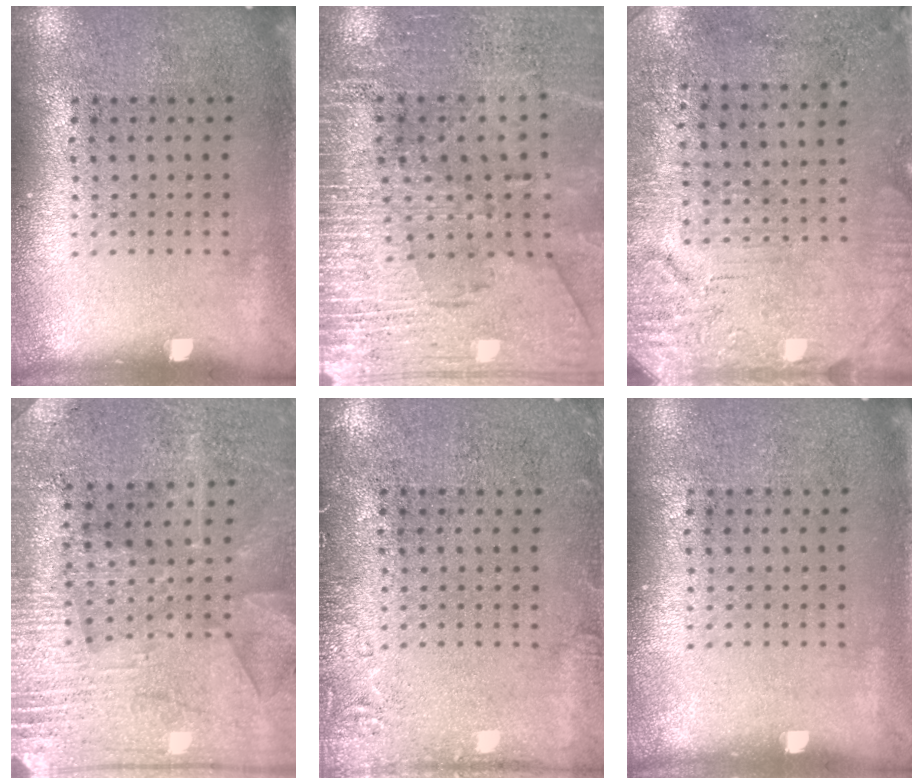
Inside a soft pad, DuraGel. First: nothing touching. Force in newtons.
{"total": 3.0, "press": 2.9, "slide": 0.6}
{"total": 3.2, "press": 2.6, "slide": 1.8}
{"total": 2.8, "press": 2.7, "slide": 0.6}
{"total": 1.8, "press": 1.7, "slide": 0.4}
{"total": 0.0}